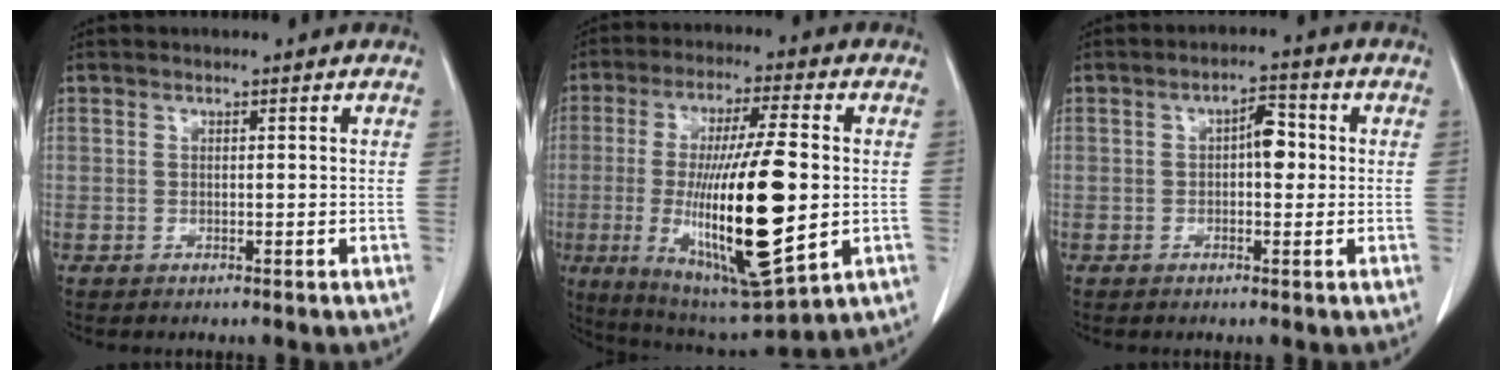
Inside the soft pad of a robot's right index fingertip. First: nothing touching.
{"total": 22.7, "force": [-2.5, 4.2, 22.2], "torque": [-0.438, -0.025, -0.030]}
{"total": 3.9, "force": [0.3, 1.7, 3.5], "torque": [-0.047, 0.016, 0.004]}